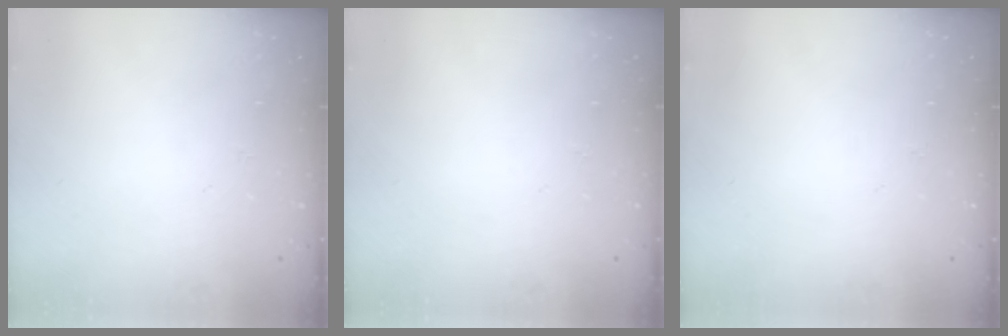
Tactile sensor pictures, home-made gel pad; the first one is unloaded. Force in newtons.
{"total": 0.0}
{"total": 0.0}